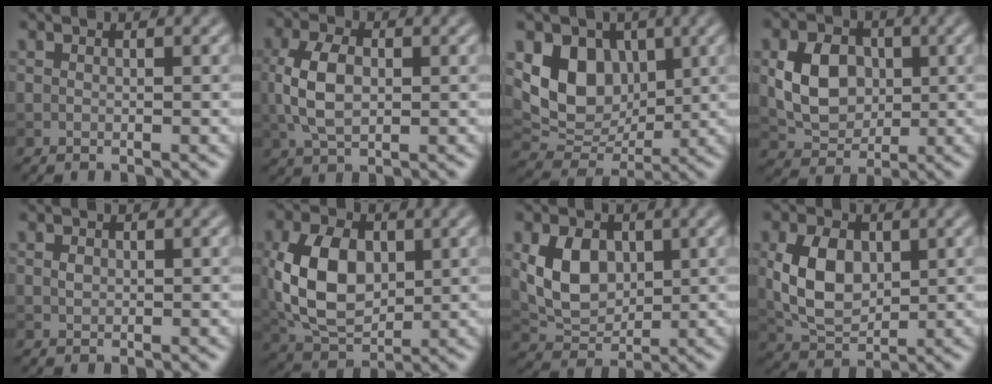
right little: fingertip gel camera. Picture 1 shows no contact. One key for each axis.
{"total": 5.1, "fx": 0.1, "fy": 3.1, "fz": 4.0, "tx": -0.090, "ty": 0.001, "tz": 0.003}
{"total": 7.0, "fx": 1.7, "fy": 5.4, "fz": 4.1, "tx": -0.073, "ty": -0.011, "tz": 0.028}
{"total": 5.5, "fx": 0.4, "fy": 4.3, "fz": 3.5, "tx": -0.074, "ty": -0.001, "tz": 0.009}
{"total": 0.7, "fx": 0.0, "fy": 0.6, "fz": 0.4, "tx": -0.011, "ty": -0.002, "tz": 0.002}
{"total": 8.5, "fx": 0.7, "fy": 5.6, "fz": 6.4, "tx": -0.139, "ty": 0.001, "tz": 0.012}
{"total": 5.5, "fx": 0.9, "fy": 4.0, "fz": 3.7, "tx": -0.078, "ty": -0.003, "tz": 0.019}
{"total": 5.9, "fx": 0.6, "fy": 4.0, "fz": 4.4, "tx": -0.094, "ty": -0.001, "tz": 0.016}